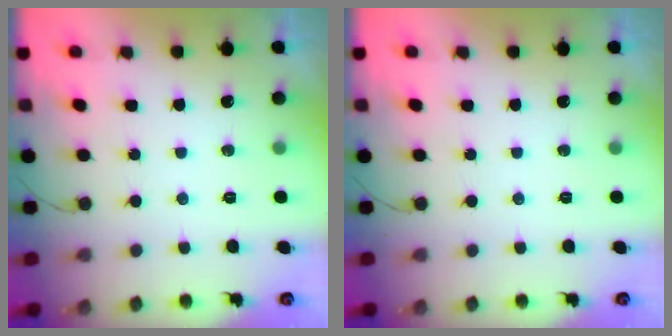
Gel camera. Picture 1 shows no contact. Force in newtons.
{"total": 0.0}